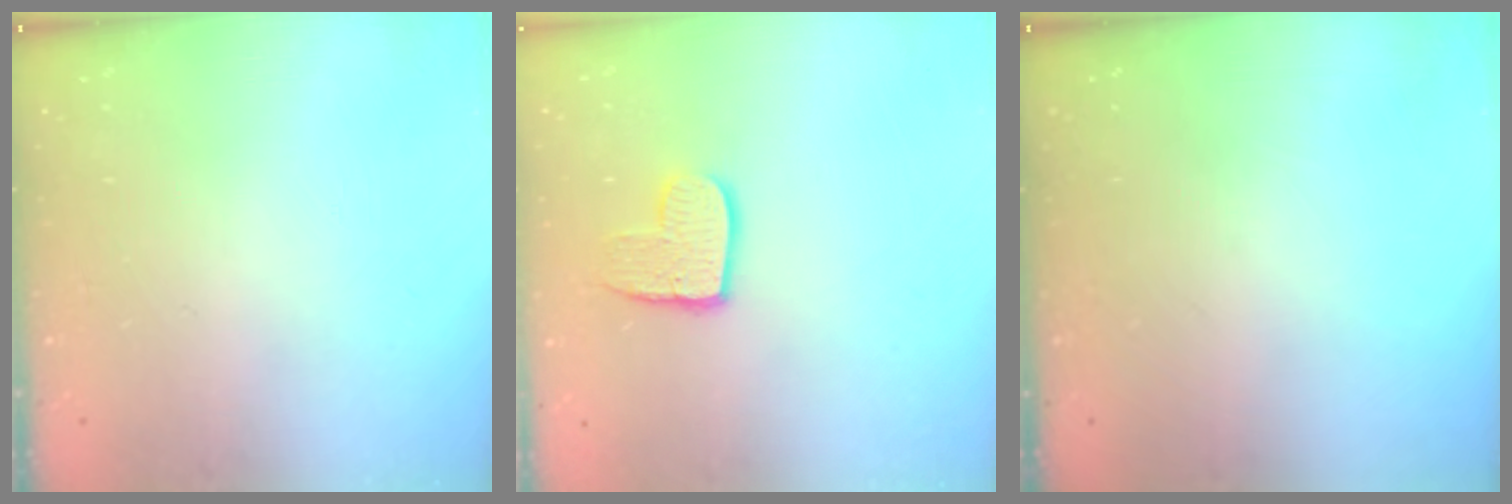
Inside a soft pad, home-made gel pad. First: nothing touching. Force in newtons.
{"total": 9.2, "press": 9.2, "slide": 0.6}
{"total": 0.0}